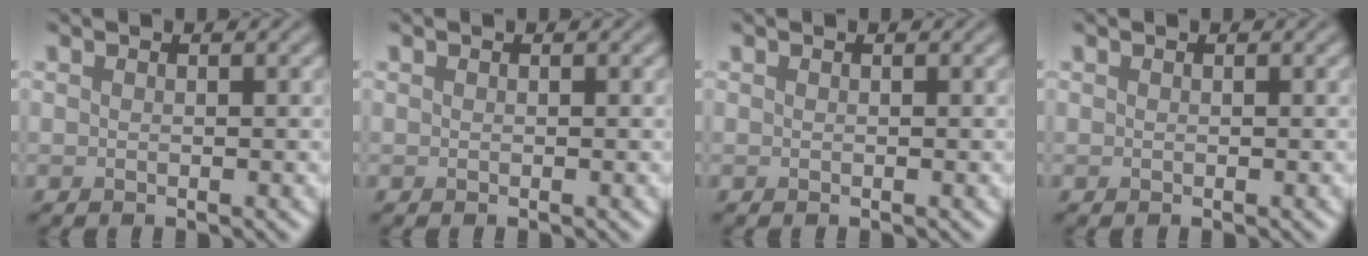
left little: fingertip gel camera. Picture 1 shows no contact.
{"total": 0.0}
{"total": 0.0}
{"total": 0.0}